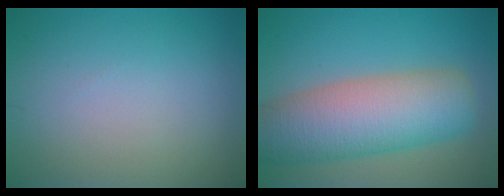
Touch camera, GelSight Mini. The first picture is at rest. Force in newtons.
{"total": 9.9, "press": 9.9, "slide": 0.4}